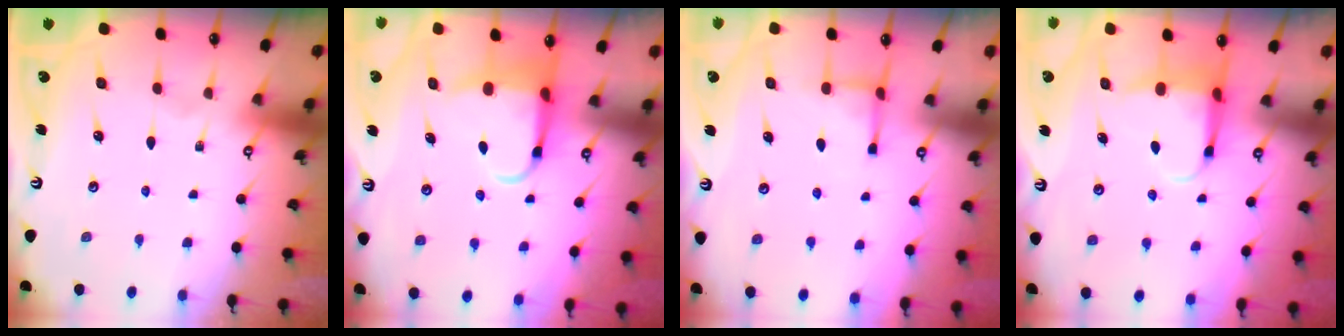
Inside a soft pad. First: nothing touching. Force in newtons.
{"total": 5.9, "press": 5.8, "slide": 1.0}
{"total": 3.6, "press": 3.5, "slide": 0.7}
{"total": 5.3, "press": 5.3, "slide": 0.5}